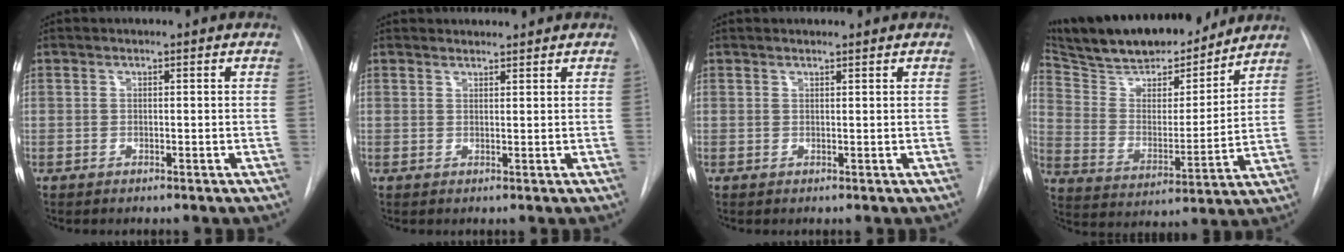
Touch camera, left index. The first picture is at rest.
{"total": 2.1, "force": [2.1, 0.3, -0.1], "torque": [-0.004, 0.016, 0.036]}
{"total": 1.3, "force": [1.3, 0.1, 0.1], "torque": [-0.007, 0.013, 0.023]}
{"total": 21.7, "force": [19.0, 5.5, 9.0], "torque": [-0.157, 0.004, 0.302]}